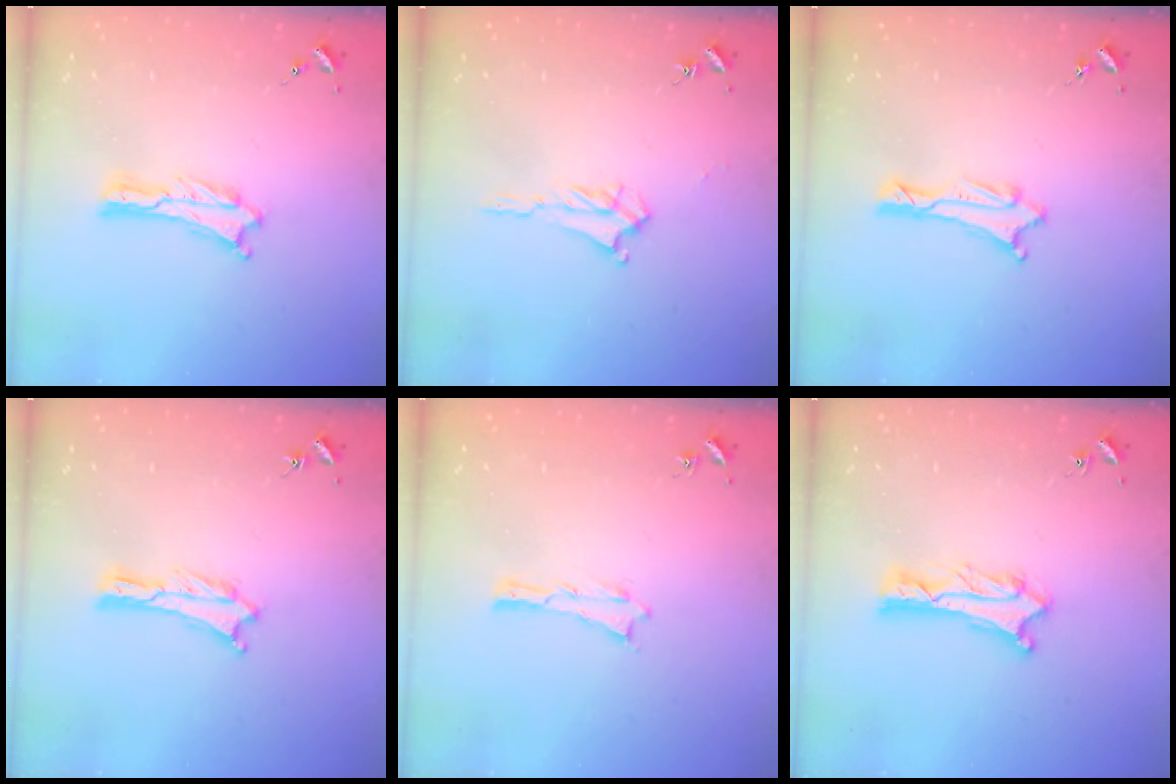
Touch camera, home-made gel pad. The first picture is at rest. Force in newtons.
{"total": 2.4, "press": 2.4, "slide": 0.4}
{"total": 1.1, "press": 1.1, "slide": 0.1}
{"total": 0.0}
{"total": 0.0}
{"total": 1.2, "press": 1.1, "slide": 0.1}